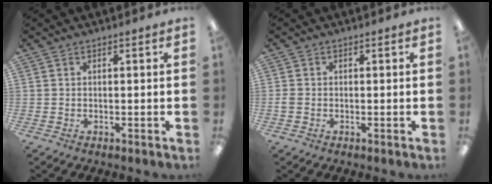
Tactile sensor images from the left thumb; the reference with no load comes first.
{"total": 1.3, "force": [-0.4, 1.0, 0.8], "torque": [-0.013, 0.003, -0.007]}